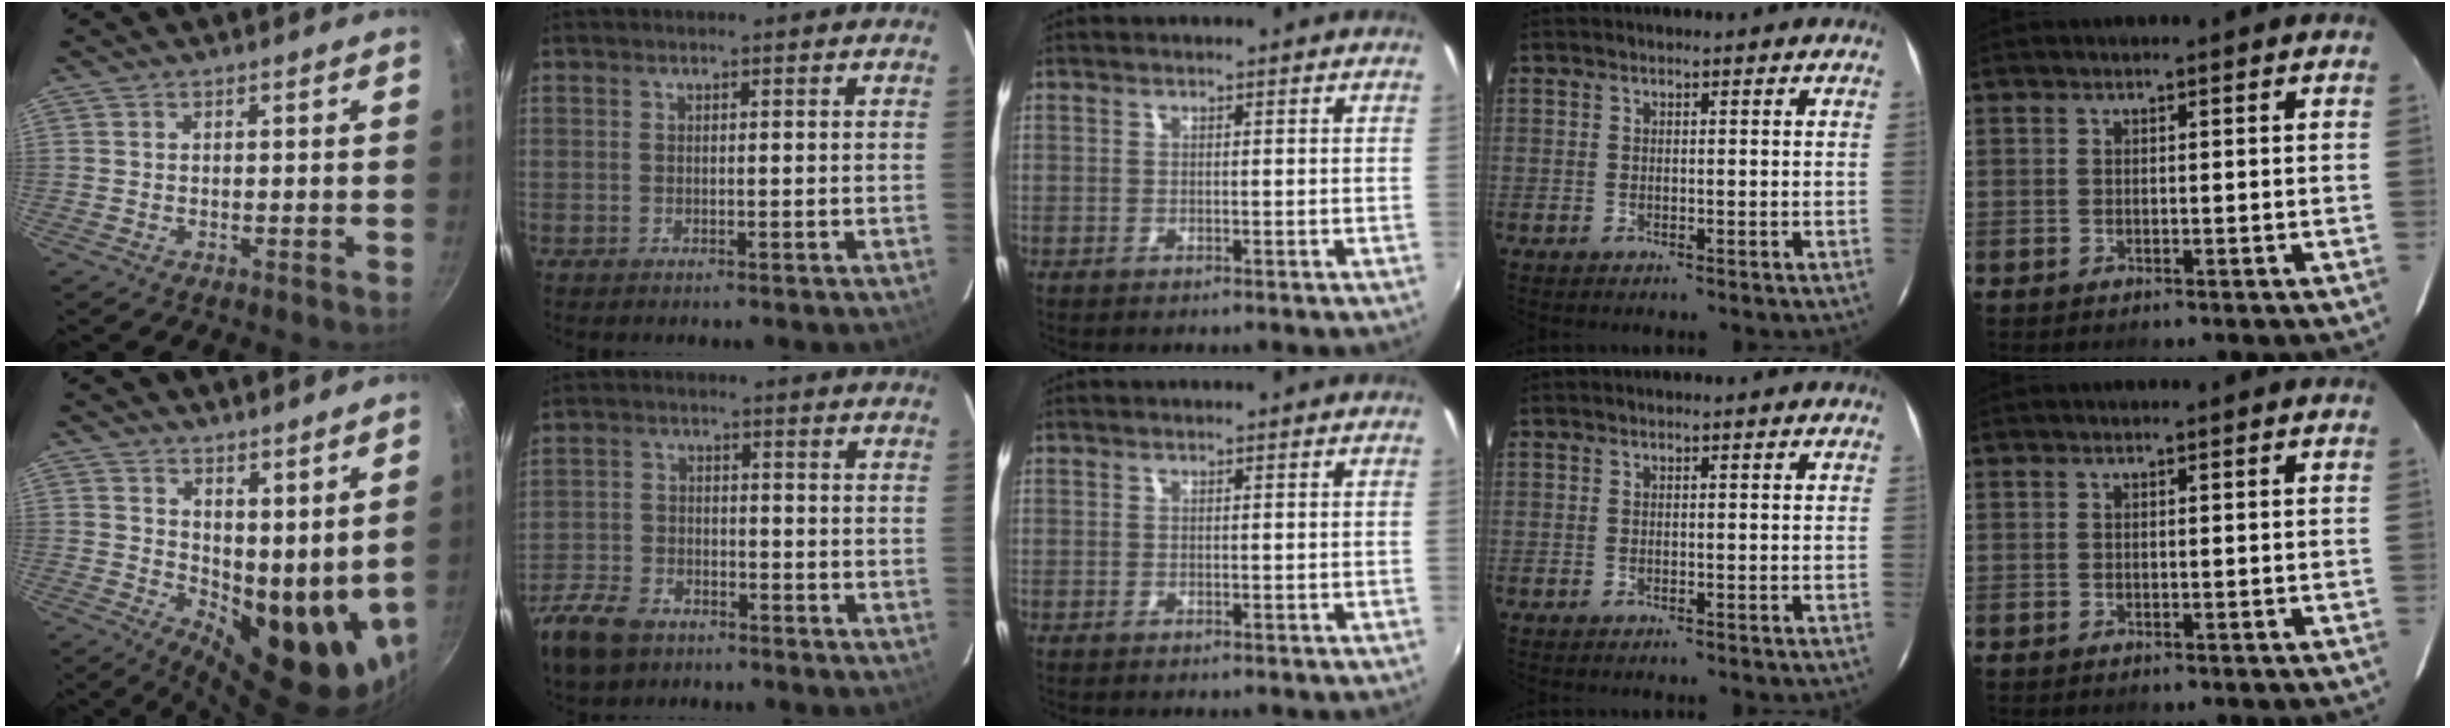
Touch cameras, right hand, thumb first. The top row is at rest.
{"thumb": {"total": 14.6, "force": [6.7, 6.9, 11.0], "torque": [-0.133, -0.050, 0.117]}, "index": {"total": 11.1, "force": [-7.6, 6.4, 5.0], "torque": [-0.143, -0.005, -0.145]}}